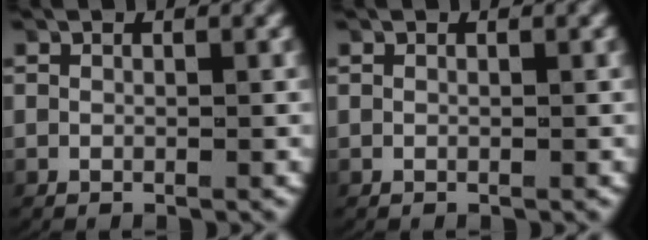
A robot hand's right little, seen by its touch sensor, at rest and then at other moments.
{"total": 0.0}